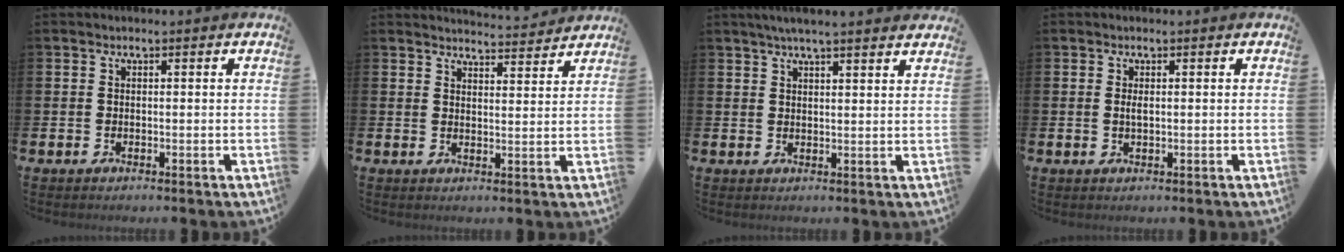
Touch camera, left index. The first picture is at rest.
{"total": 4.2, "force": [4.2, -0.1, 0.0], "torque": [0.002, -0.033, 0.072]}
{"total": 3.8, "force": [3.6, -0.3, 1.2], "torque": [-0.029, -0.009, 0.064]}
{"total": 1.0, "force": [0.2, 0.4, 0.9], "torque": [-0.020, 0.003, 0.003]}